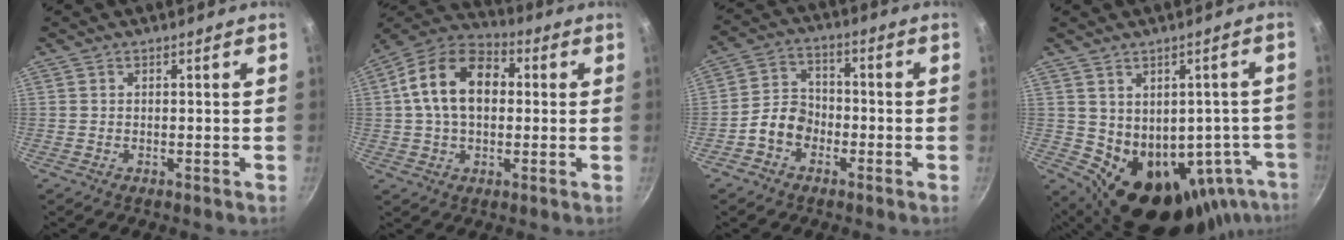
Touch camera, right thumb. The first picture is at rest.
{"total": 15.3, "force": [1.9, 10.3, 11.2], "torque": [-0.163, 0.028, 0.014]}
{"total": 6.9, "force": [-2.9, 5.2, 3.6], "torque": [-0.041, 0.036, -0.065]}
{"total": 17.4, "force": [-3.7, 12.8, 11.1], "torque": [-0.095, 0.009, -0.016]}